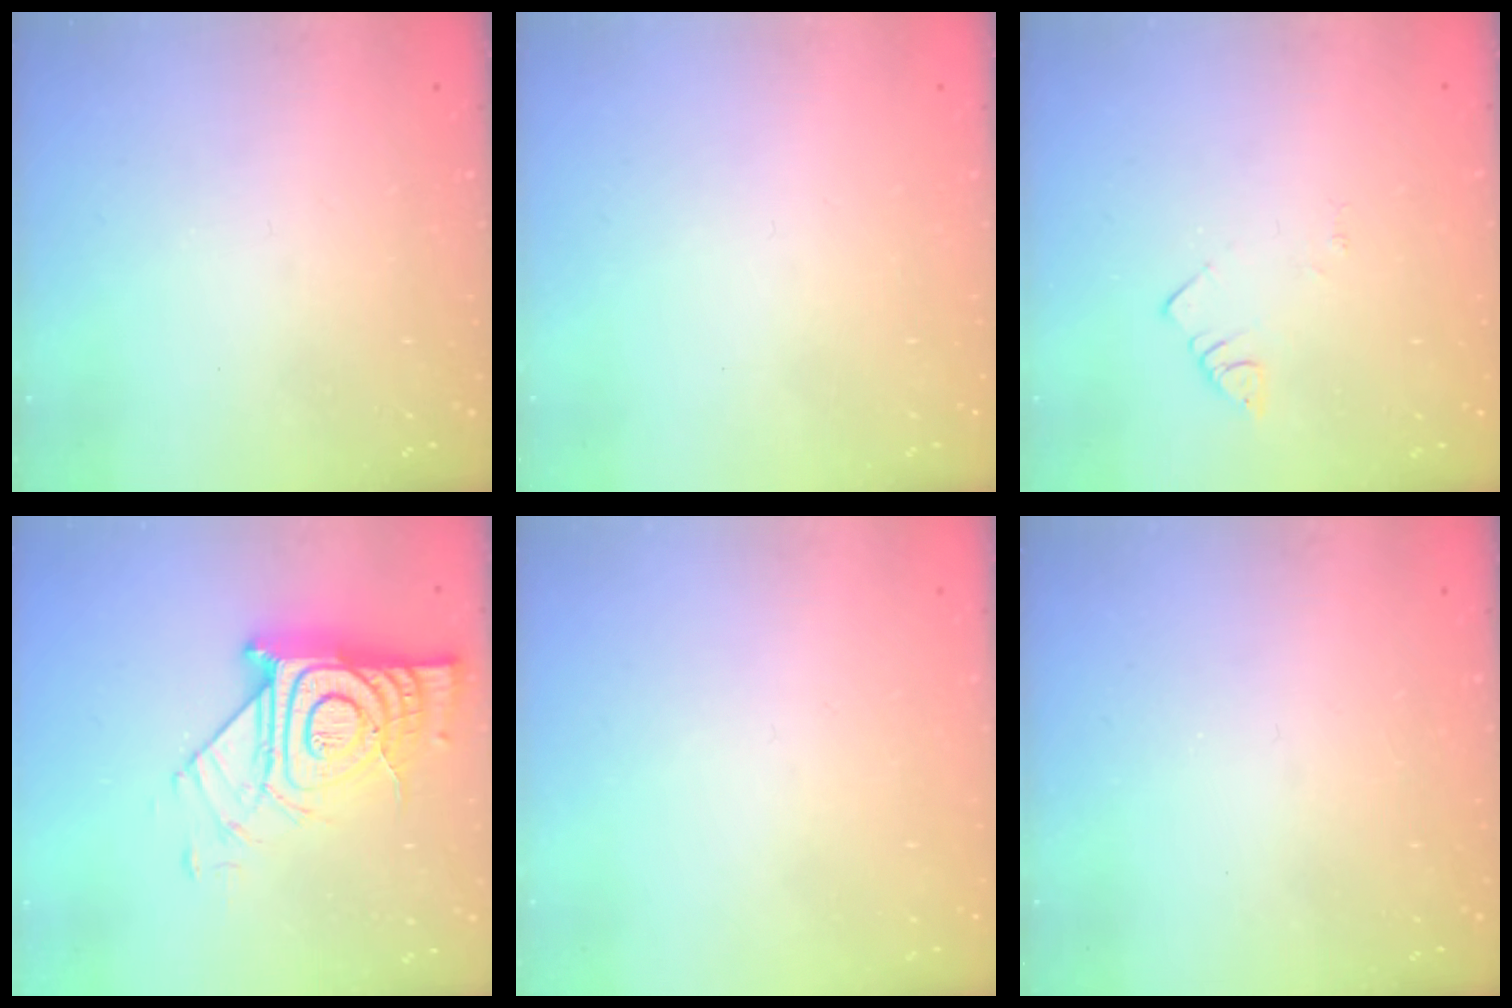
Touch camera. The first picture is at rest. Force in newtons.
{"total": 1.7, "press": 1.7, "slide": 0.1}
{"total": 1.7, "press": 1.7, "slide": 0.3}
{"total": 18.2, "press": 18.1, "slide": 1.4}
{"total": 1.9, "press": 1.9, "slide": 0.2}
{"total": 2.6, "press": 2.6, "slide": 0.4}